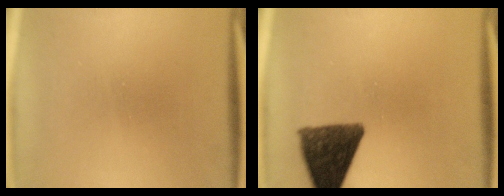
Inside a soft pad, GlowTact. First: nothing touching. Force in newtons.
{"total": 10.8}